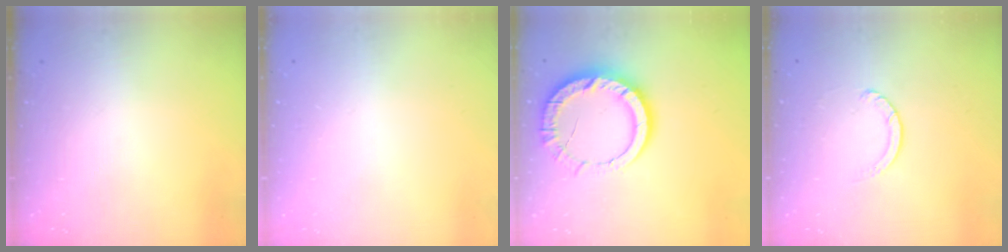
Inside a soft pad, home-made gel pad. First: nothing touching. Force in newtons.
{"total": 2.4, "press": 2.4, "slide": 0.2}
{"total": 12.0, "press": 11.9, "slide": 1.0}
{"total": 1.3, "press": 1.2, "slide": 0.2}